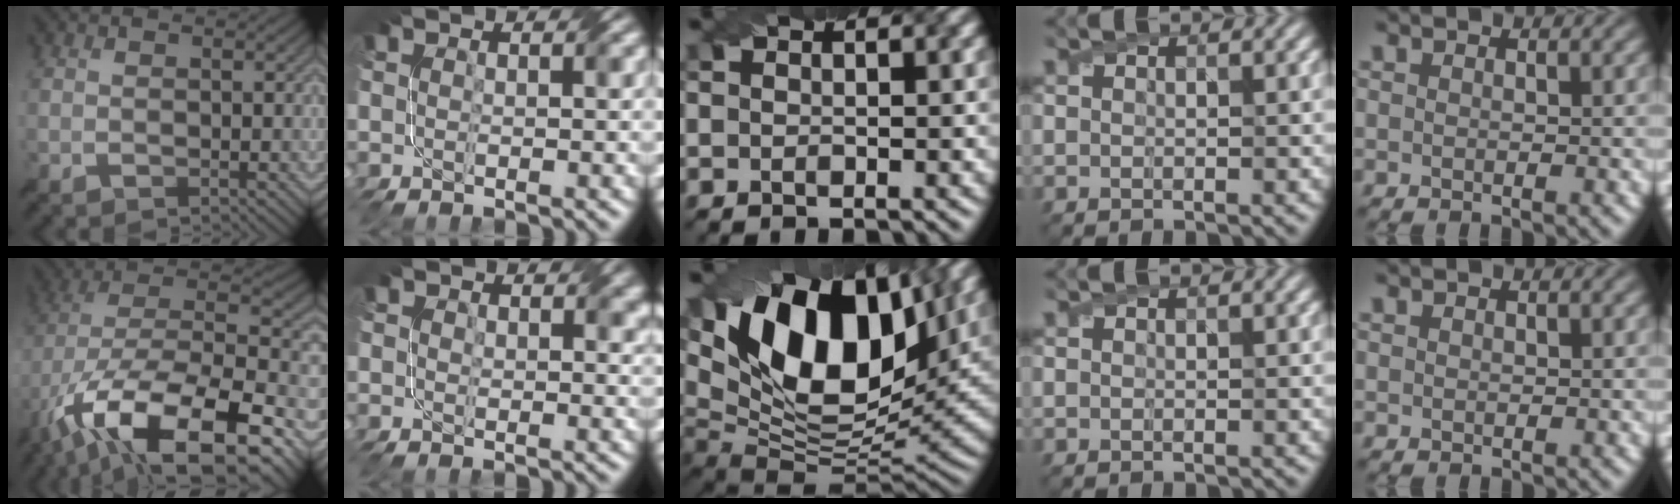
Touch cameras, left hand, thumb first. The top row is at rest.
{"thumb": {"total": 19.5, "force": [-7.8, 9.7, 15.1], "torque": [-0.304, -0.016, -0.128]}, "index": {"total": 2.6, "force": [1.2, 1.9, 1.4], "torque": [-0.019, -0.006, 0.016]}, "middle": {"total": 17.0, "force": [6.7, 8.9, 12.8], "torque": [-0.223, 0.016, 0.106]}, "little": {"total": 0.7, "force": [-0.1, -0.3, -0.6], "torque": [0.005, 0.003, 0.008]}}